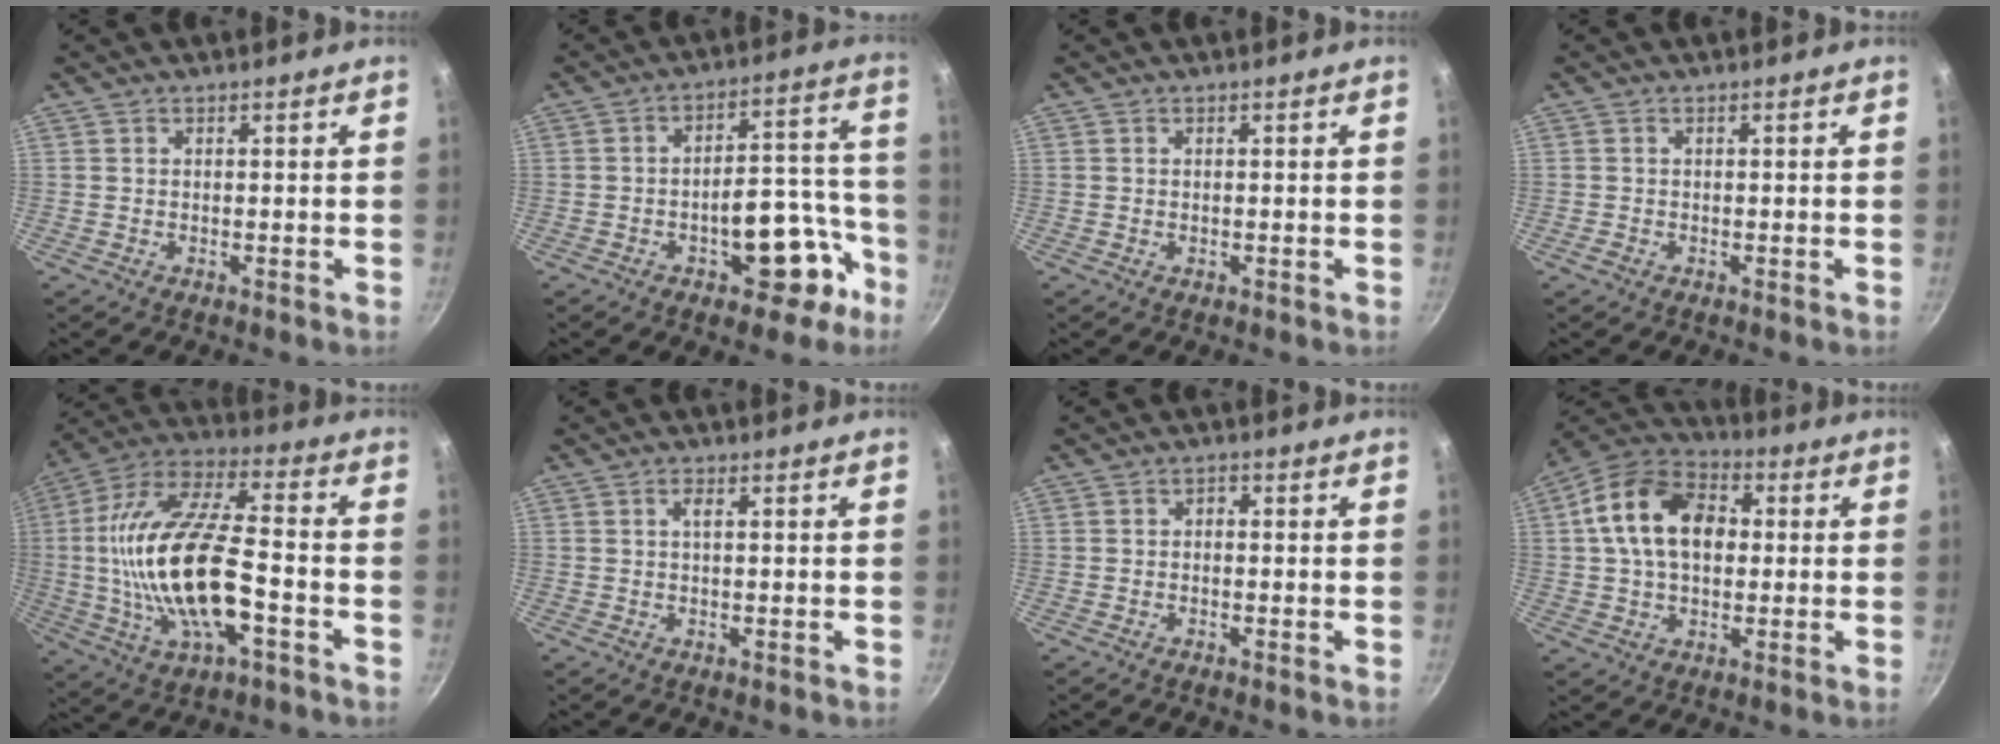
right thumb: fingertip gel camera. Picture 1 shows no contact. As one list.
[{"total": 14.2, "force": [-6.3, 7.4, 10.3], "torque": [-0.075, 0.071, -0.080]}, {"total": 0.0}, {"total": 0.9, "force": [-0.6, 0.6, 0.3], "torque": [-0.008, 0.002, -0.012]}, {"total": 22.7, "force": [-3.8, 9.4, 20.3], "torque": [-0.392, 0.025, -0.077]}, {"total": 1.6, "force": [0.3, 0.4, 1.5], "torque": [-0.035, 0.003, 0.003]}, {"total": 1.2, "force": [-0.5, 0.8, 0.7], "torque": [-0.015, 0.009, -0.012]}, {"total": 15.8, "force": [2.1, 10.8, 11.3], "torque": [-0.168, 0.024, 0.019]}]